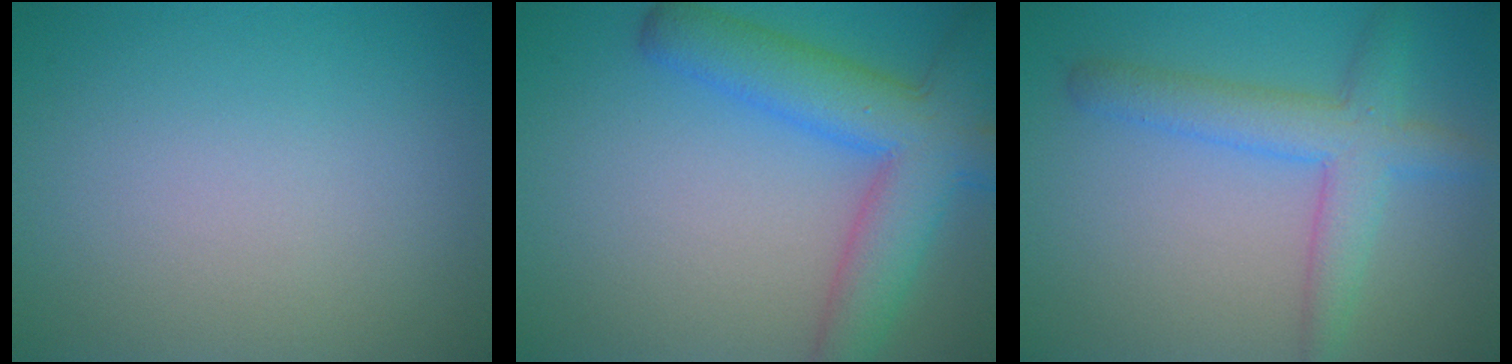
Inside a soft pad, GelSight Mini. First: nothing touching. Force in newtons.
{"total": 7.7, "press": 7.7, "slide": 0.3}
{"total": 4.6, "press": 4.6, "slide": 0.1}